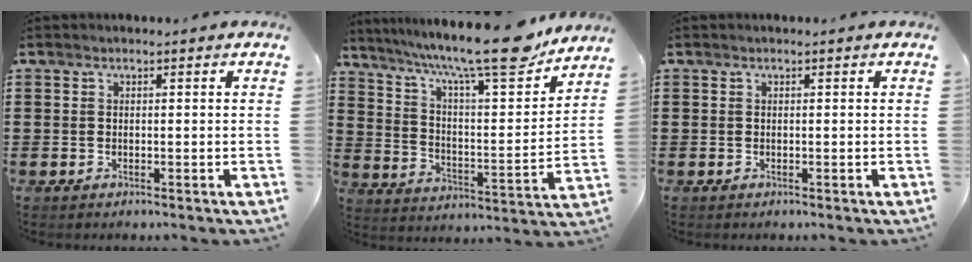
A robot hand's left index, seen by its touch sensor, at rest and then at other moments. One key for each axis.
{"total": 15.0, "fx": 11.9, "fy": 1.9, "fz": 8.9, "tx": -0.167, "ty": -0.076, "tz": 0.195}
{"total": 0.0}